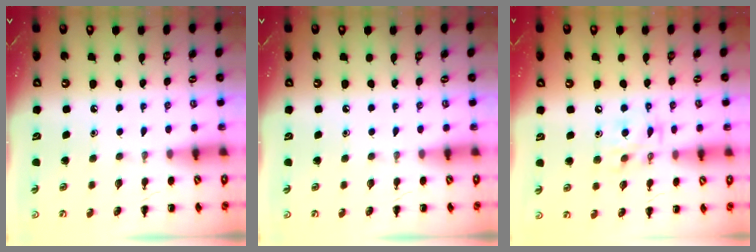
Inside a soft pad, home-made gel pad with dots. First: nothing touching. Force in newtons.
{"total": 0.0}
{"total": 11.1, "press": 10.9, "slide": 1.7}